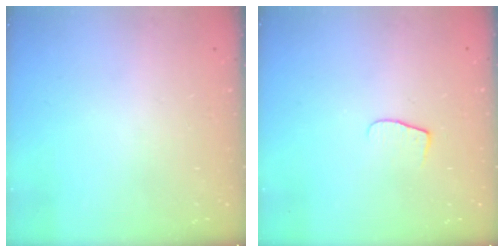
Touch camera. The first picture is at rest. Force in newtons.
{"total": 6.6, "press": 6.6, "slide": 0.5}